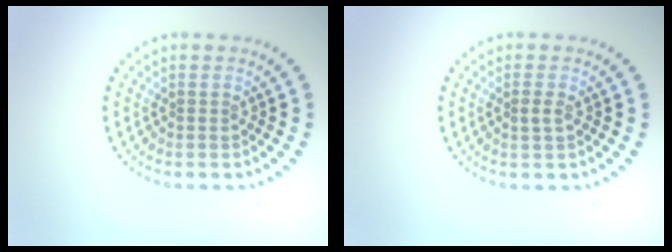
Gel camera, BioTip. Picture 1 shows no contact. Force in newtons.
{"total": 1.1, "press": 1.1, "slide": 0.3}